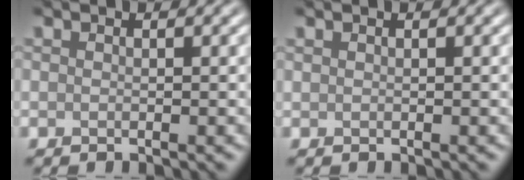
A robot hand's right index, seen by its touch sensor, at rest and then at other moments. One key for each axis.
{"total": 0.0}